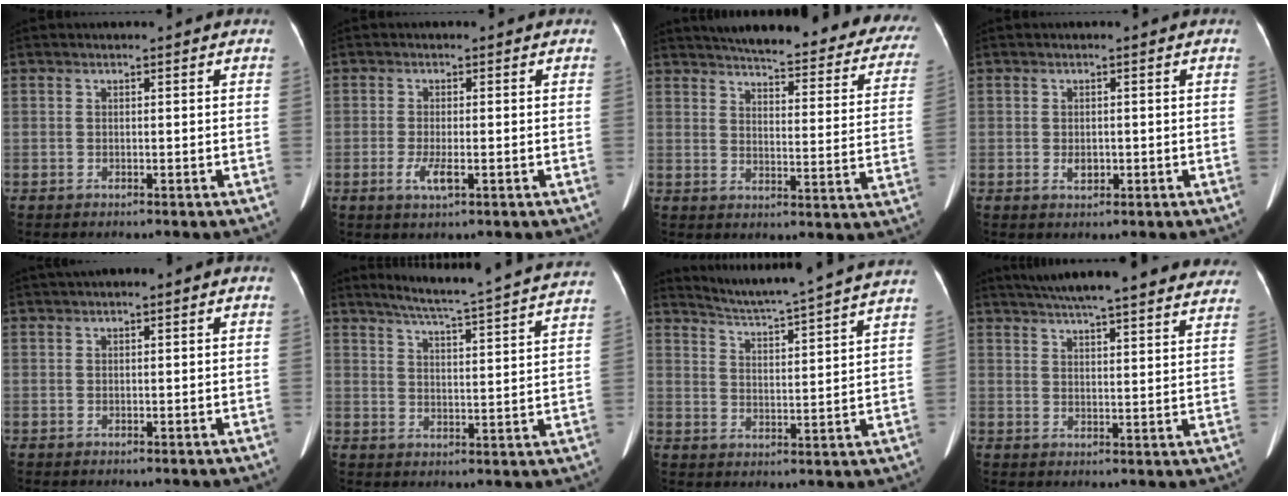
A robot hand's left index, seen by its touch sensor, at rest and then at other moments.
{"total": 2.9, "force": [-1.2, 0.7, 2.5], "torque": [-0.059, -0.008, -0.020]}
{"total": 29.2, "force": [25.6, 6.0, 12.5], "torque": [-0.169, -0.065, 0.287]}
{"total": 1.6, "force": [-0.5, 1.0, 1.1], "torque": [-0.025, -0.004, -0.005]}
{"total": 1.9, "force": [0.4, 0.6, 1.8], "torque": [-0.036, 0.012, 0.005]}
{"total": 21.5, "force": [19.6, -0.8, 8.8], "torque": [-0.139, -0.036, 0.245]}
{"total": 16.4, "force": [15.1, -1.5, 6.2], "torque": [-0.110, -0.025, 0.203]}
{"total": 25.2, "force": [22.0, 3.2, 11.8], "torque": [-0.188, -0.003, 0.272]}